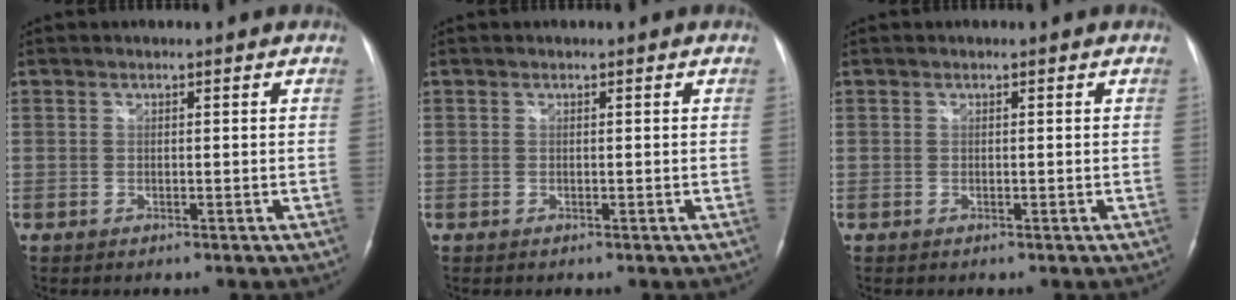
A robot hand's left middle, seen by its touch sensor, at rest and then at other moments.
{"total": 0.0}
{"total": 0.0}